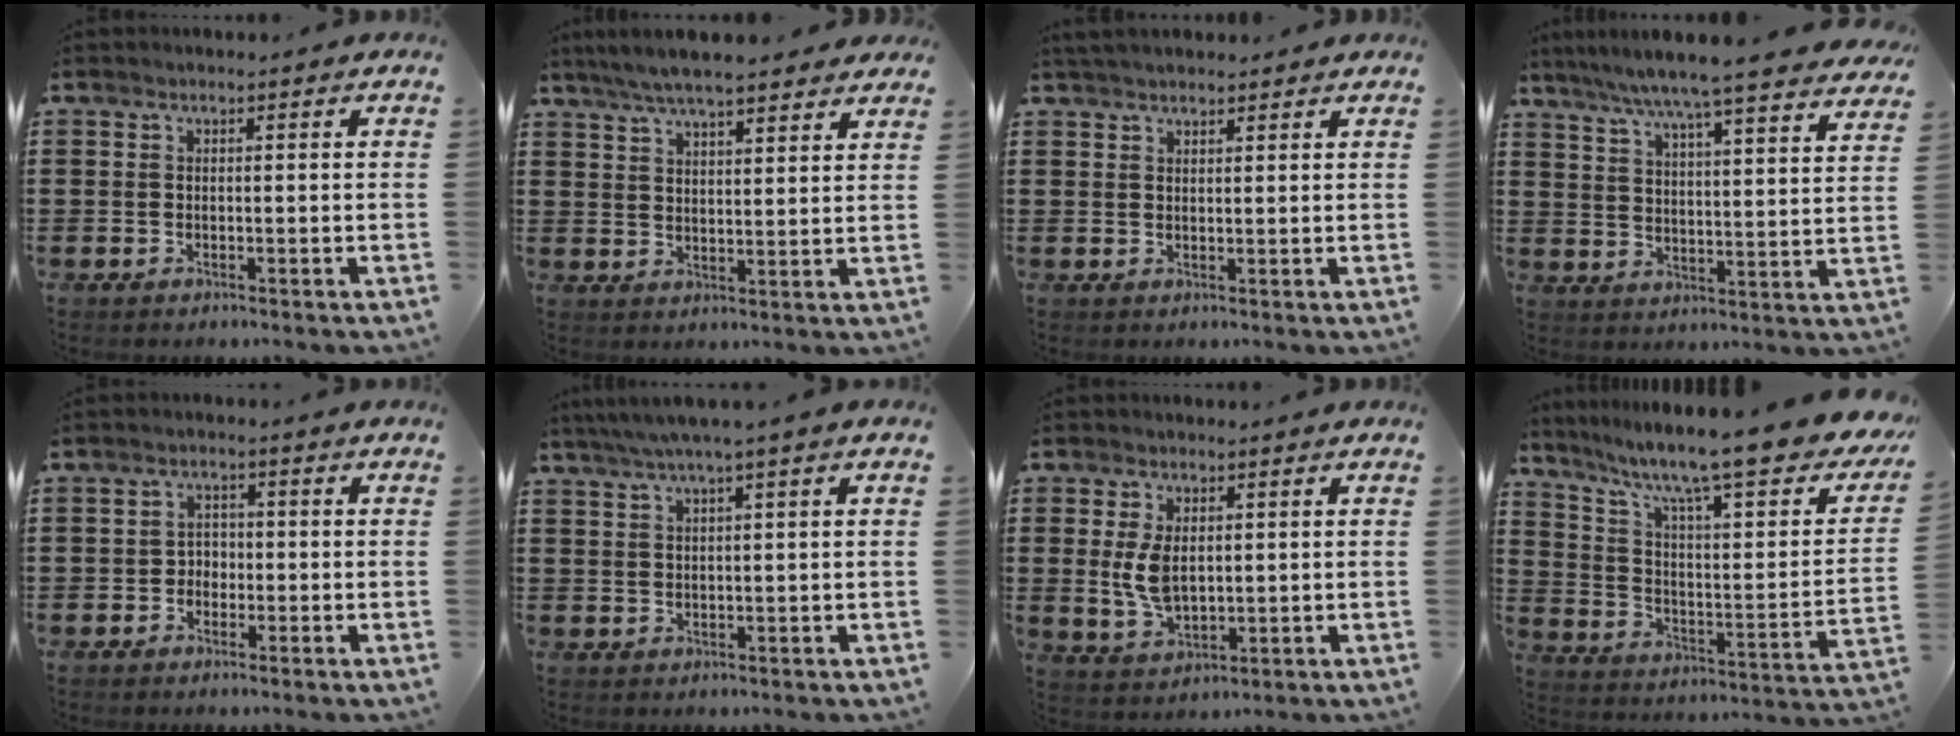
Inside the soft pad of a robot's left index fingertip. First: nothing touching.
{"total": 5.8, "force": [5.3, 0.7, 2.4], "torque": [-0.063, -0.013, 0.096]}
{"total": 2.2, "force": [2.1, 0.5, 0.6], "torque": [-0.017, 0.004, 0.041]}
{"total": 6.6, "force": [5.8, -0.8, 3.0], "torque": [-0.083, -0.044, 0.093]}
{"total": 2.1, "force": [-1.1, 1.7, 0.6], "torque": [-0.018, 0.008, -0.027]}
{"total": 2.7, "force": [1.5, -0.3, 2.2], "torque": [-0.044, 0.002, 0.026]}
{"total": 5.9, "force": [0.9, 3.5, 4.7], "torque": [-0.118, 0.002, 0.010]}
{"total": 11.6, "force": [9.0, 1.2, 7.1], "torque": [-0.148, -0.072, 0.142]}